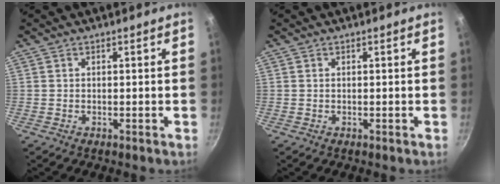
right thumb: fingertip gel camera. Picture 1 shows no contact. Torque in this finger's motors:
{"motor_torque": [0.25, 0.00, -0.30, -0.16, -0.05]}